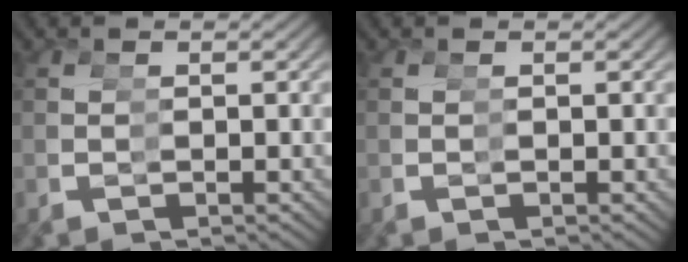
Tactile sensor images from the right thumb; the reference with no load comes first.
{"total": 0.0}